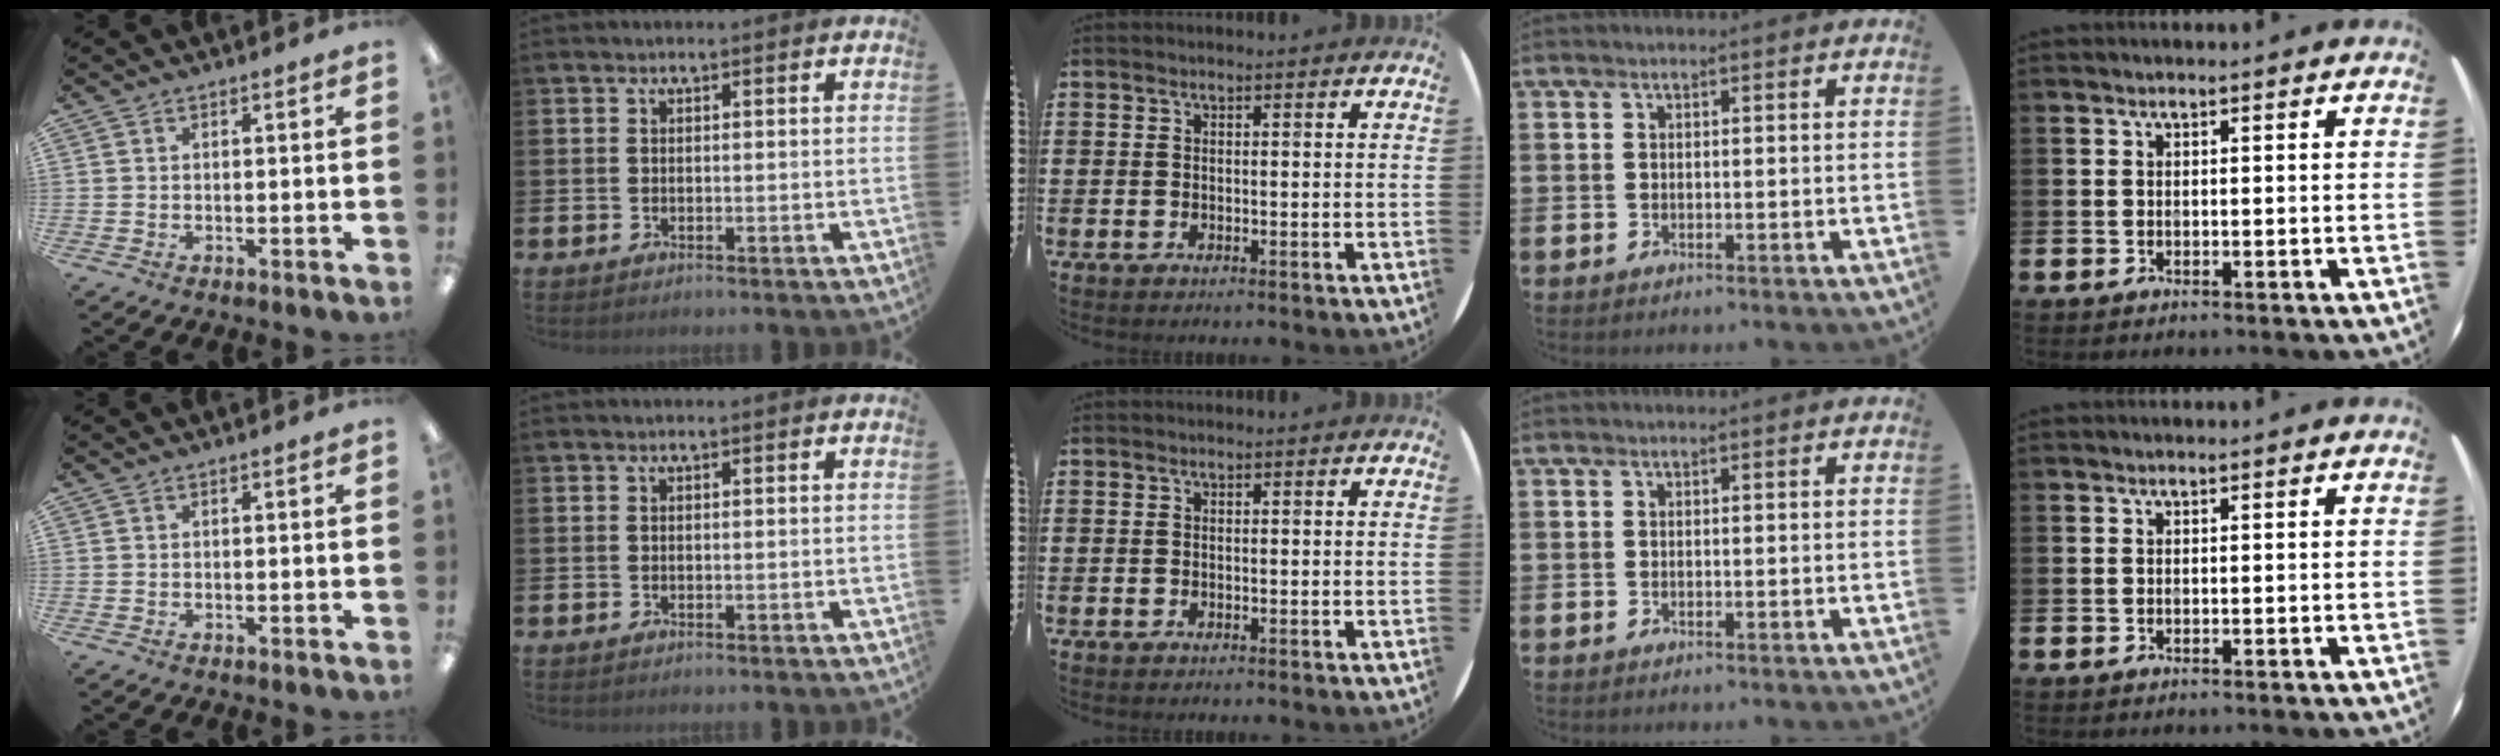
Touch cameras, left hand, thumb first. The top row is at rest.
{}